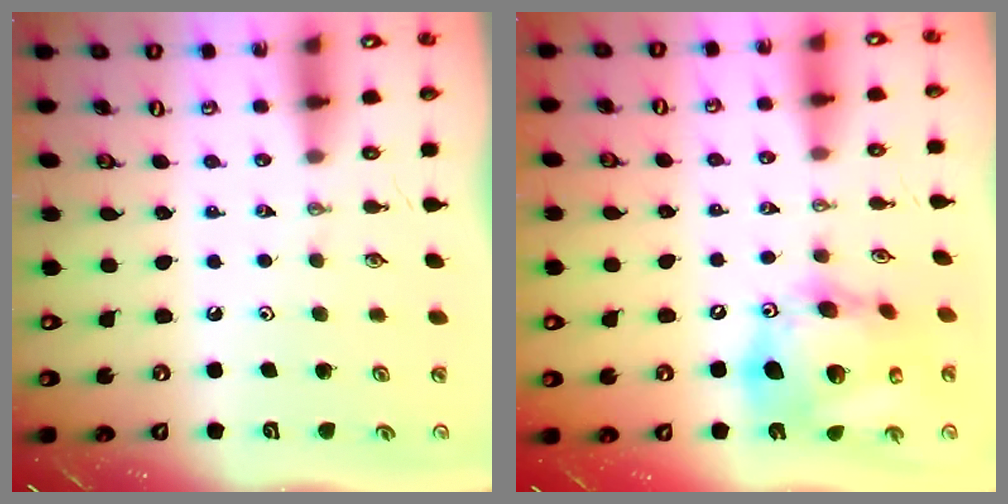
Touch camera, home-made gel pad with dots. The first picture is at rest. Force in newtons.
{"total": 21.8, "press": 21.5, "slide": 3.9}